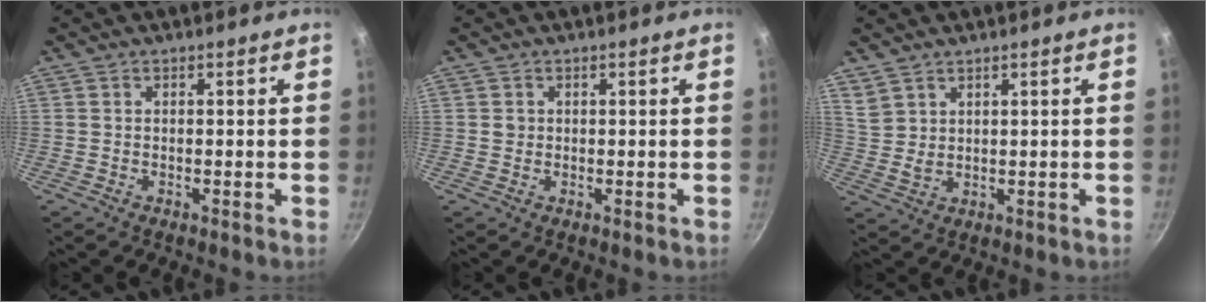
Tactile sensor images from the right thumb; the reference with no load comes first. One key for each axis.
{"total": 1.2, "fx": 0.2, "fy": 1.1, "fz": 0.3, "tx": 0.000, "ty": 0.001, "tz": 0.002}
{"total": 3.9, "fx": 3.0, "fy": 2.0, "fz": 1.3, "tx": -0.017, "ty": -0.011, "tz": 0.070}